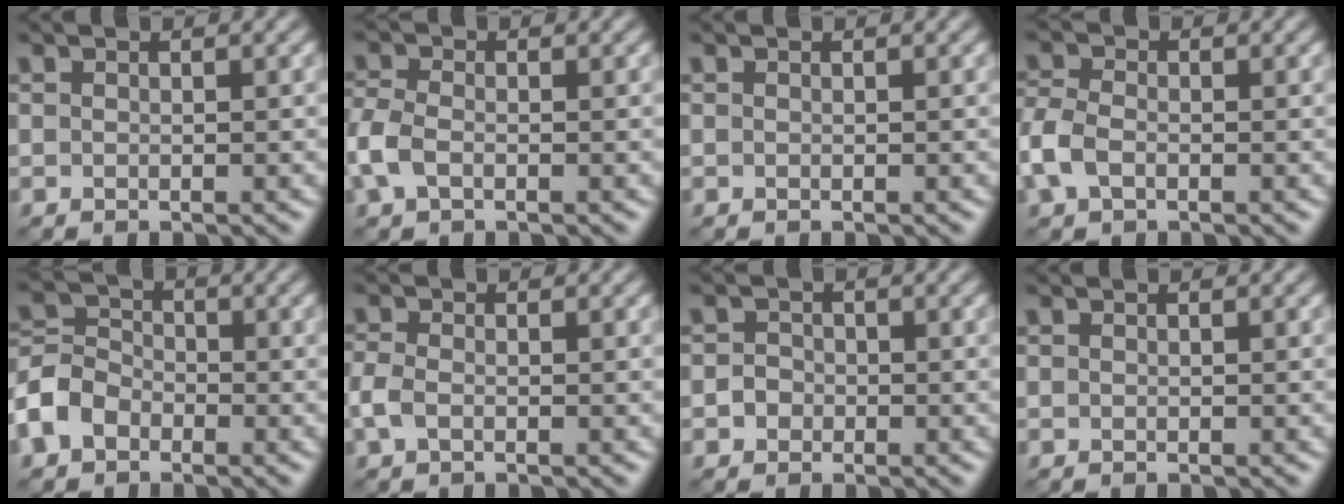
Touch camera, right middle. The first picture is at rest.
{"total": 3.1, "force": [-1.1, 2.0, 2.1], "torque": [-0.060, 0.002, -0.036]}
{"total": 0.0}
{"total": 3.5, "force": [-1.4, 2.3, 2.3], "torque": [-0.064, 0.001, -0.042]}
{"total": 4.6, "force": [-2.5, 3.4, 2.0], "torque": [-0.047, 0.005, -0.064]}
{"total": 1.8, "force": [-0.8, 1.1, 1.2], "torque": [-0.035, 0.000, -0.022]}
{"total": 1.3, "force": [-0.5, 1.2, 0.3], "torque": [0.008, -0.002, -0.016]}
{"total": 0.0}